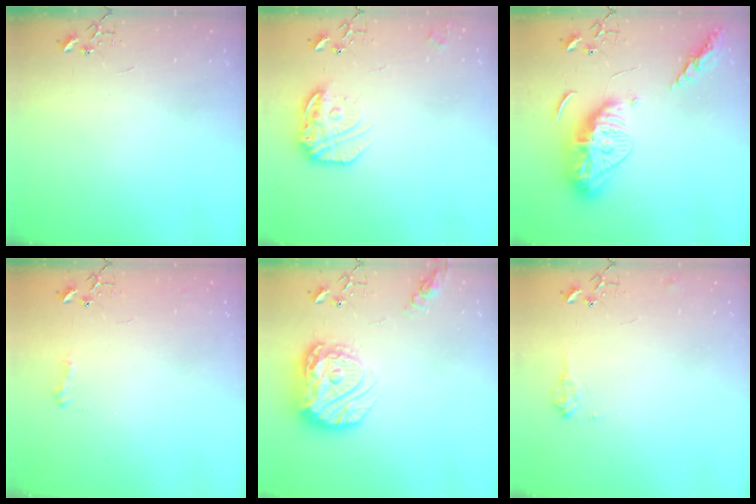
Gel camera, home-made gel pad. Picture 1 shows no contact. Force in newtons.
{"total": 16.4, "press": 16.3, "slide": 1.3}
{"total": 16.9, "press": 16.8, "slide": 1.6}
{"total": 7.8, "press": 7.8, "slide": 0.3}
{"total": 18.2, "press": 18.1, "slide": 1.7}
{"total": 7.7, "press": 7.7, "slide": 0.1}